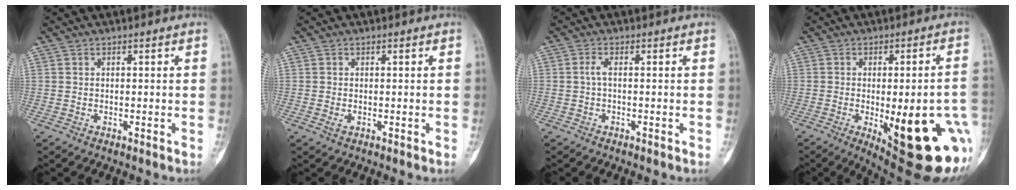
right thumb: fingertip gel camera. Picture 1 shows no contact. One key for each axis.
{"total": 0.9, "fx": -0.1, "fy": 0.6, "fz": 0.7, "tx": -0.016, "ty": 0.000, "tz": -0.003}
{"total": 1.3, "fx": -0.1, "fy": 0.4, "fz": 1.3, "tx": -0.026, "ty": 0.002, "tz": -0.005}
{"total": 24.9, "fx": -6.9, "fy": 8.0, "fz": 22.5, "tx": -0.217, "ty": -0.003, "tz": -0.065}